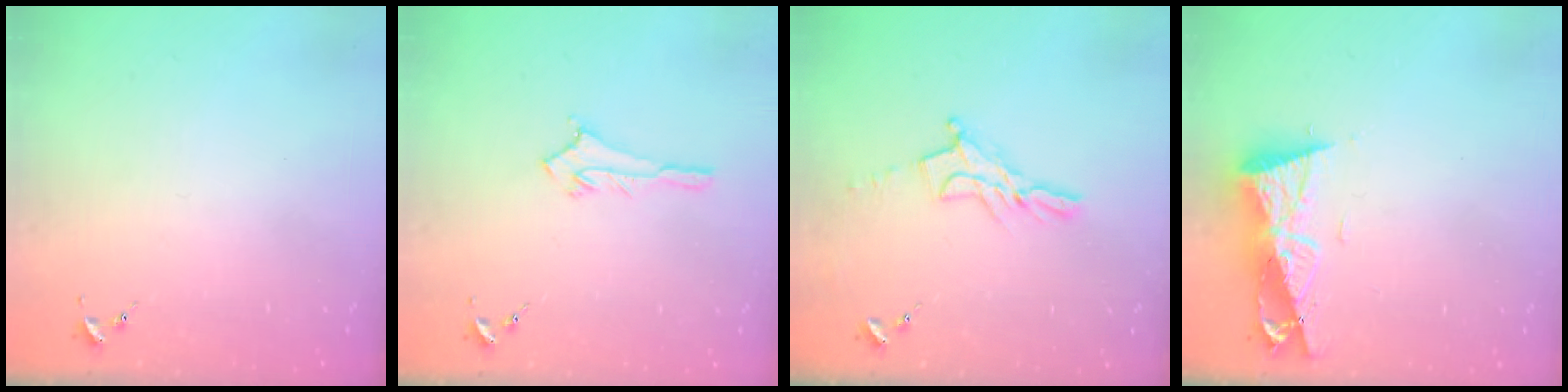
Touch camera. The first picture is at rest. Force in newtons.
{"total": 3.8, "press": 3.8, "slide": 0.5}
{"total": 11.6, "press": 11.6, "slide": 1.0}
{"total": 9.5, "press": 9.4, "slide": 1.4}